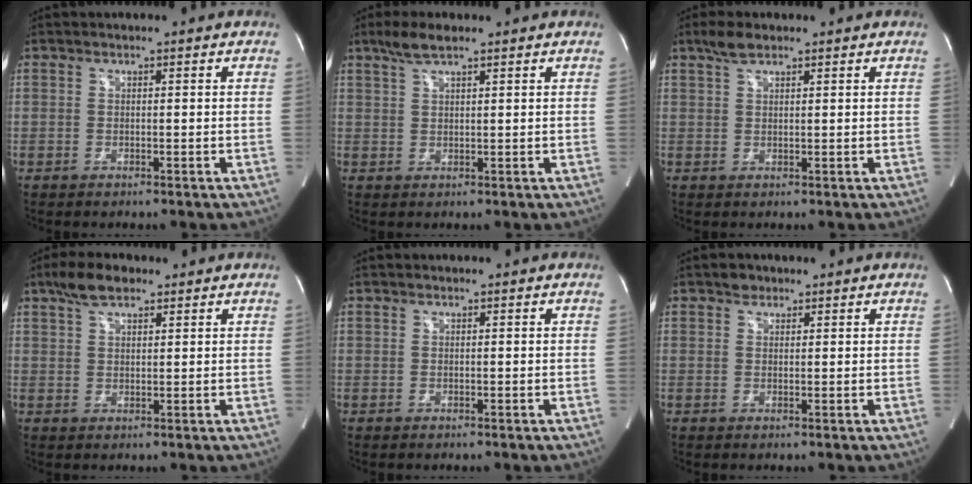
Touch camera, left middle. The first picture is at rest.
{"total": 3.7, "force": [2.7, 0.6, 2.5], "torque": [-0.057, 0.011, 0.056]}
{"total": 2.8, "force": [2.1, 0.9, 1.6], "torque": [-0.038, 0.010, 0.042]}
{"total": 5.0, "force": [3.5, 1.9, 3.0], "torque": [-0.063, 0.017, 0.066]}
{"total": 0.0}
{"total": 1.5, "force": [1.0, 1.1, 0.2], "torque": [-0.001, 0.003, 0.014]}